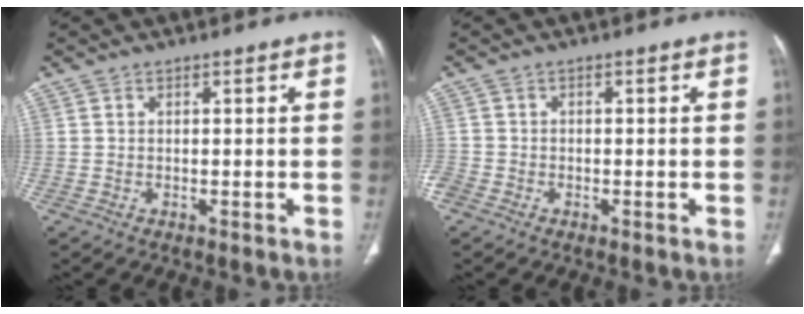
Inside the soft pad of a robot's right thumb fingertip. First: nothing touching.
{"total": 2.6, "force": [-1.4, 2.0, 0.9], "torque": [-0.027, 0.006, -0.028]}